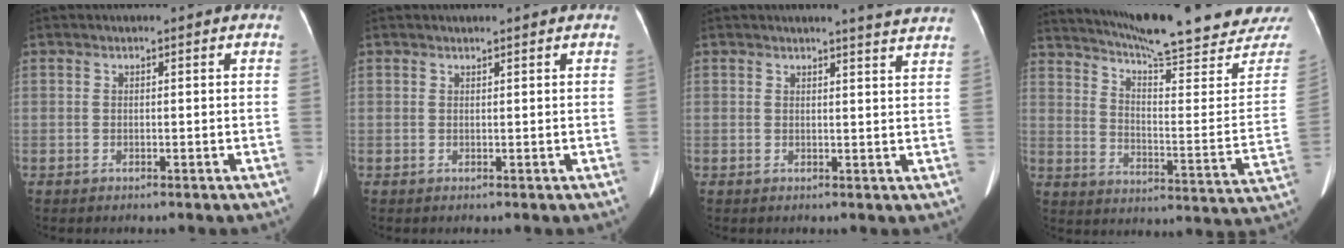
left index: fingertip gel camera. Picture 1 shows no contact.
{"total": 1.6, "force": [1.6, -0.1, 0.3], "torque": [-0.010, 0.009, 0.022]}
{"total": 6.0, "force": [5.8, -0.7, 1.6], "torque": [-0.023, -0.012, 0.048]}
{"total": 26.8, "force": [24.5, 1.8, 10.9], "torque": [-0.177, -0.089, 0.312]}